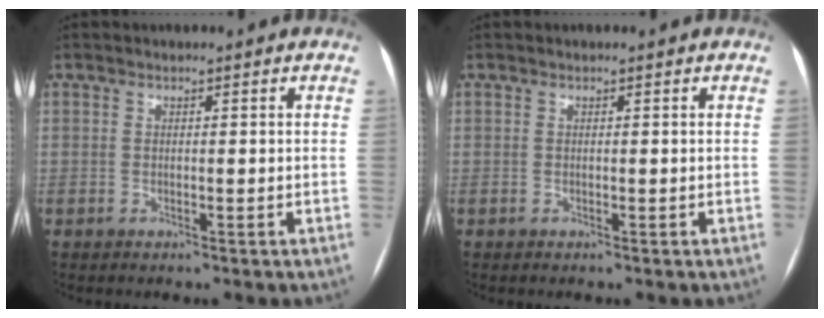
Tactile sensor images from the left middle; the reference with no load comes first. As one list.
[{"total": 0.0}]